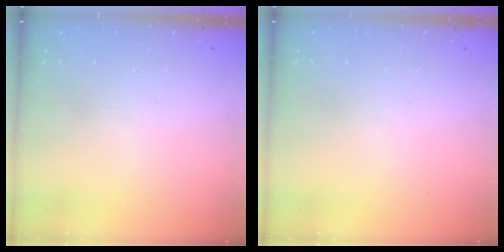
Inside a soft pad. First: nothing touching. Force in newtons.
{"total": 0.0}